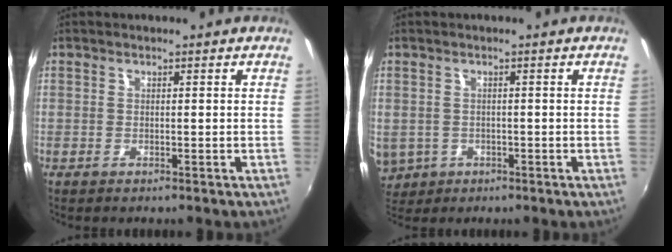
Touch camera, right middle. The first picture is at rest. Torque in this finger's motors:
{"motor_torque": [2.09, -0.04, 1.05, 0.21]}